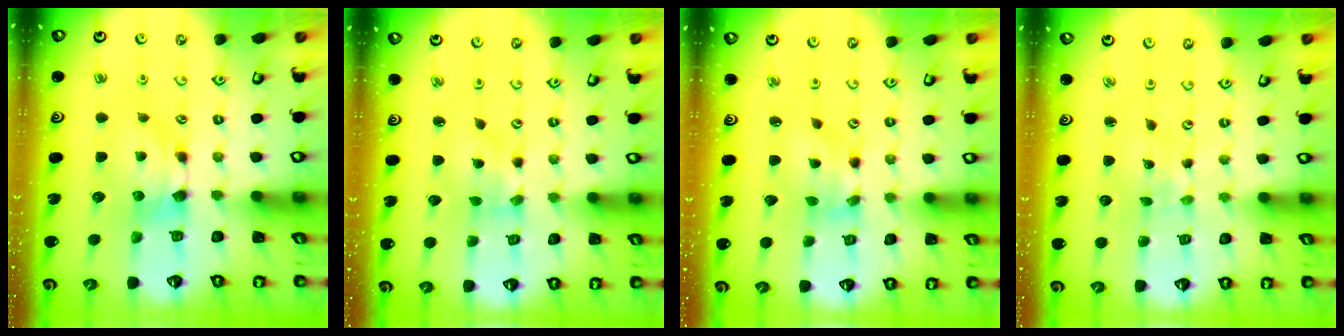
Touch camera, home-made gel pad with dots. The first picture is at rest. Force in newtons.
{"total": 1.7, "press": 1.3, "slide": 1.1}
{"total": 3.4, "press": 3.0, "slide": 1.7}
{"total": 6.4, "press": 6.4, "slide": 0.4}